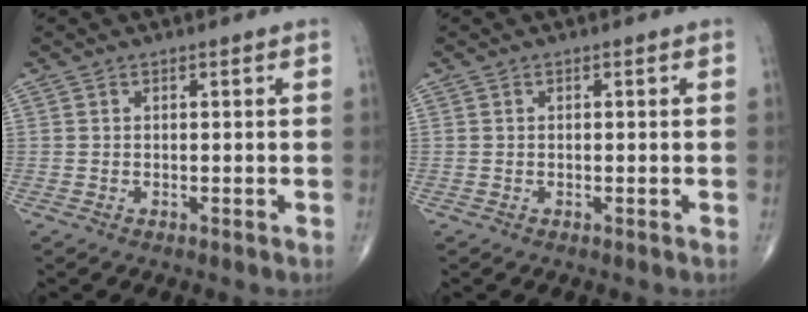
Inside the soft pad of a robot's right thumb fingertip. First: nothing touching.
{"total": 0.0}